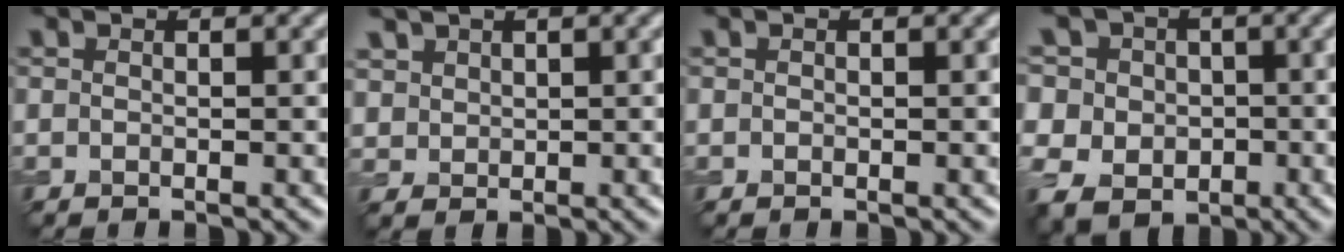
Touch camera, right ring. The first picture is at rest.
{"total": 2.5, "force": [1.6, 1.8, 0.4], "torque": [-0.023, 0.000, 0.049]}
{"total": 0.0}
{"total": 10.7, "force": [1.5, 9.7, 4.1], "torque": [-0.122, 0.029, 0.007]}